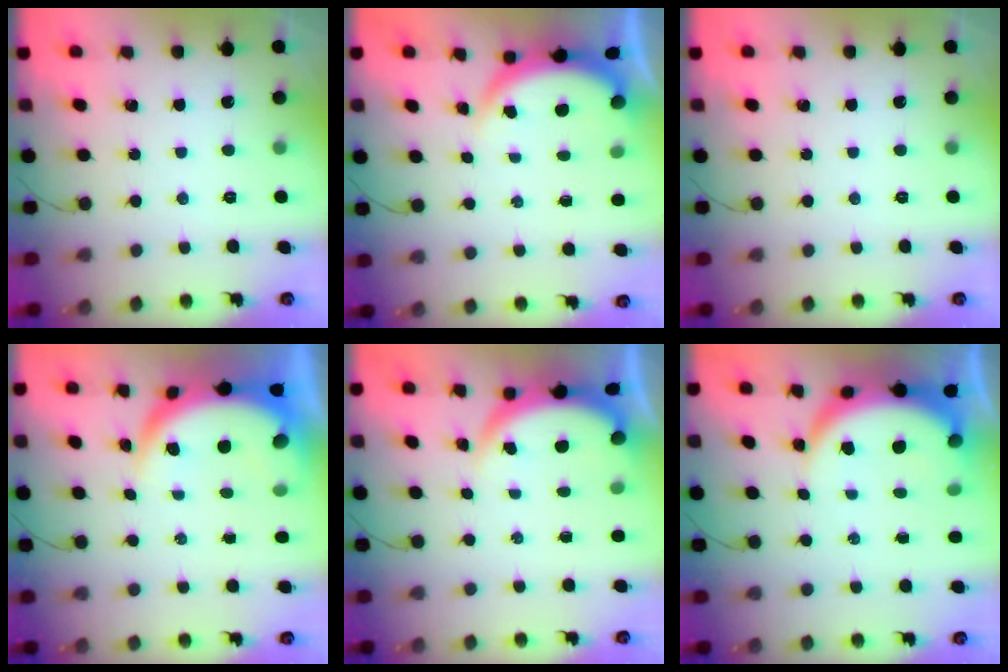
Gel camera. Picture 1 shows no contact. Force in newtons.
{"total": 3.9, "press": 3.9, "slide": 0.2}
{"total": 0.0}
{"total": 8.3, "press": 8.3, "slide": 0.6}
{"total": 3.7, "press": 3.7, "slide": 0.1}
{"total": 8.4, "press": 8.3, "slide": 1.0}